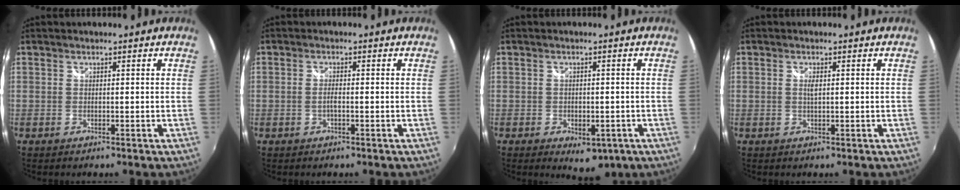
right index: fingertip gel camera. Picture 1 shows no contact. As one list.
[{"total": 1.7, "force": [-0.4, 0.2, 1.6], "torque": [-0.033, 0.000, -0.009]}, {"total": 6.1, "force": [-2.9, 3.6, 3.8], "torque": [-0.059, -0.013, -0.031]}, {"total": 1.3, "force": [0.2, 0.2, 1.2], "torque": [-0.023, 0.002, 0.004]}]